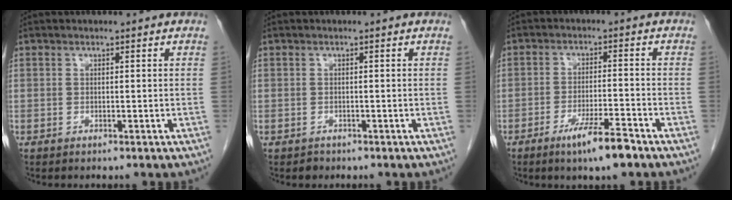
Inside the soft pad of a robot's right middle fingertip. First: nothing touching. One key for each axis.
{"total": 0.8, "fx": -0.6, "fy": 0.5, "fz": -0.1, "tx": -0.004, "ty": 0.002, "tz": -0.011}
{"total": 6.5, "fx": -4.5, "fy": 0.3, "fz": 4.8, "tx": -0.084, "ty": -0.009, "tz": -0.077}